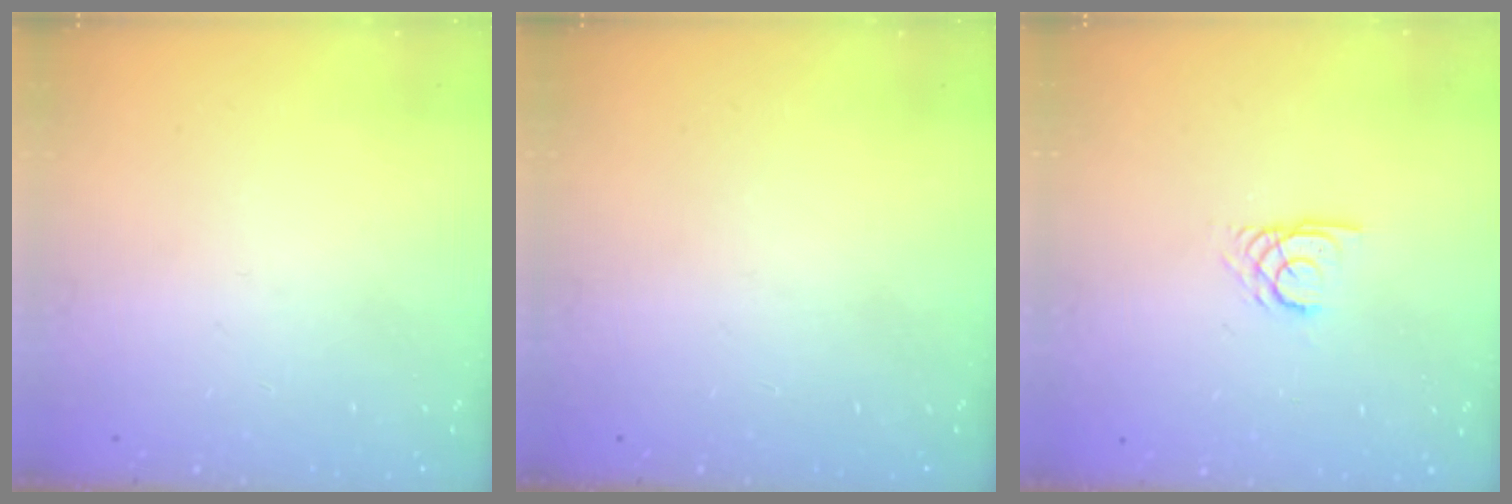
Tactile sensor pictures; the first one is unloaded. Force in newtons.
{"total": 0.0}
{"total": 2.7, "press": 2.7, "slide": 0.1}